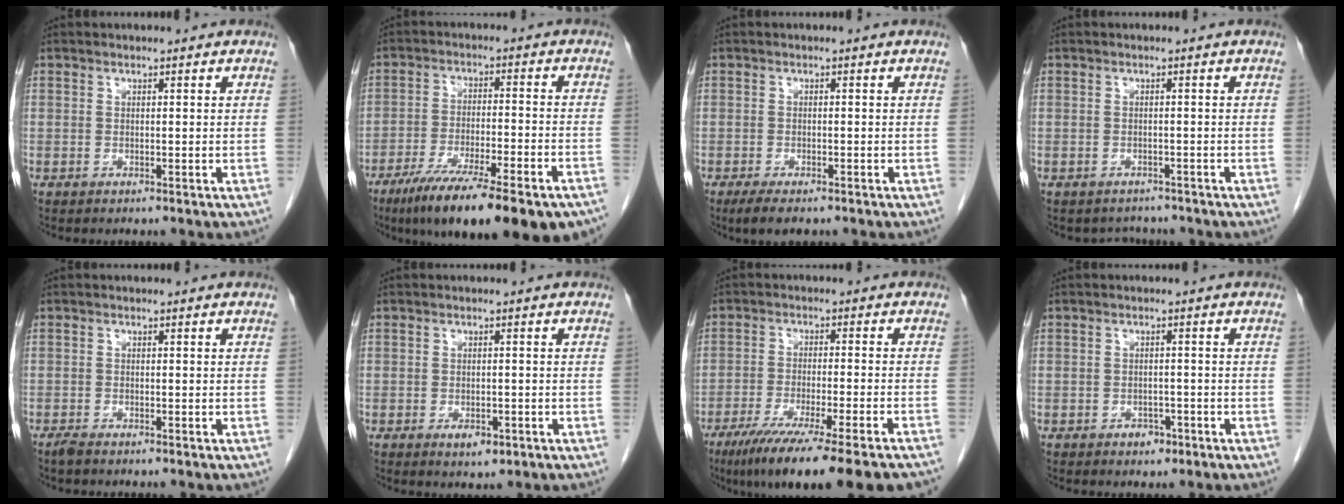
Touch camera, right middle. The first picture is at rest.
{"total": 21.8, "force": [-16.1, 3.6, 14.2], "torque": [-0.168, -0.020, -0.239]}
{"total": 3.8, "force": [-2.7, 1.1, 2.5], "torque": [-0.045, -0.008, -0.040]}
{"total": 2.9, "force": [-2.6, 1.4, -0.2], "torque": [0.000, 0.004, -0.037]}
{"total": 1.1, "force": [-1.0, 0.1, 0.5], "torque": [-0.019, -0.003, -0.019]}
{"total": 2.7, "force": [-1.3, 1.4, 1.9], "torque": [-0.026, 0.001, -0.011]}
{"total": 18.7, "force": [-14.6, 0.3, 11.7], "torque": [-0.132, -0.050, -0.221]}
{"total": 2.0, "force": [-1.2, 1.4, 0.9], "torque": [-0.009, 0.005, -0.013]}